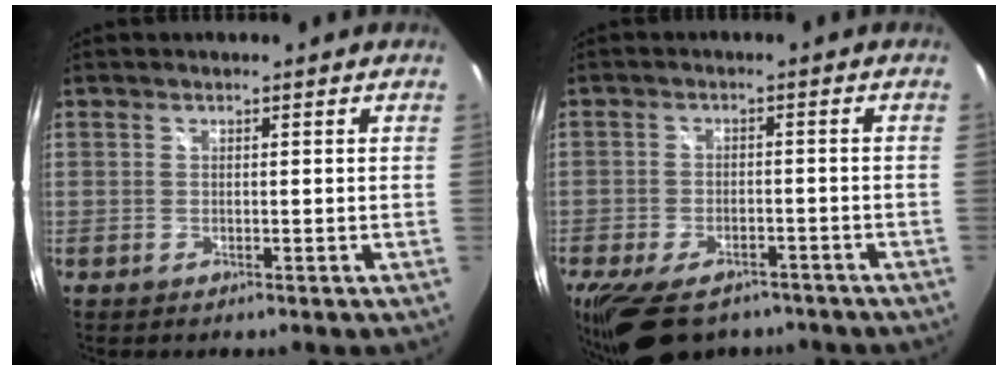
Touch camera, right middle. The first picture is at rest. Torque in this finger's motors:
{"motor_torque": [1.07, -1.07, 0.16, 0.07]}